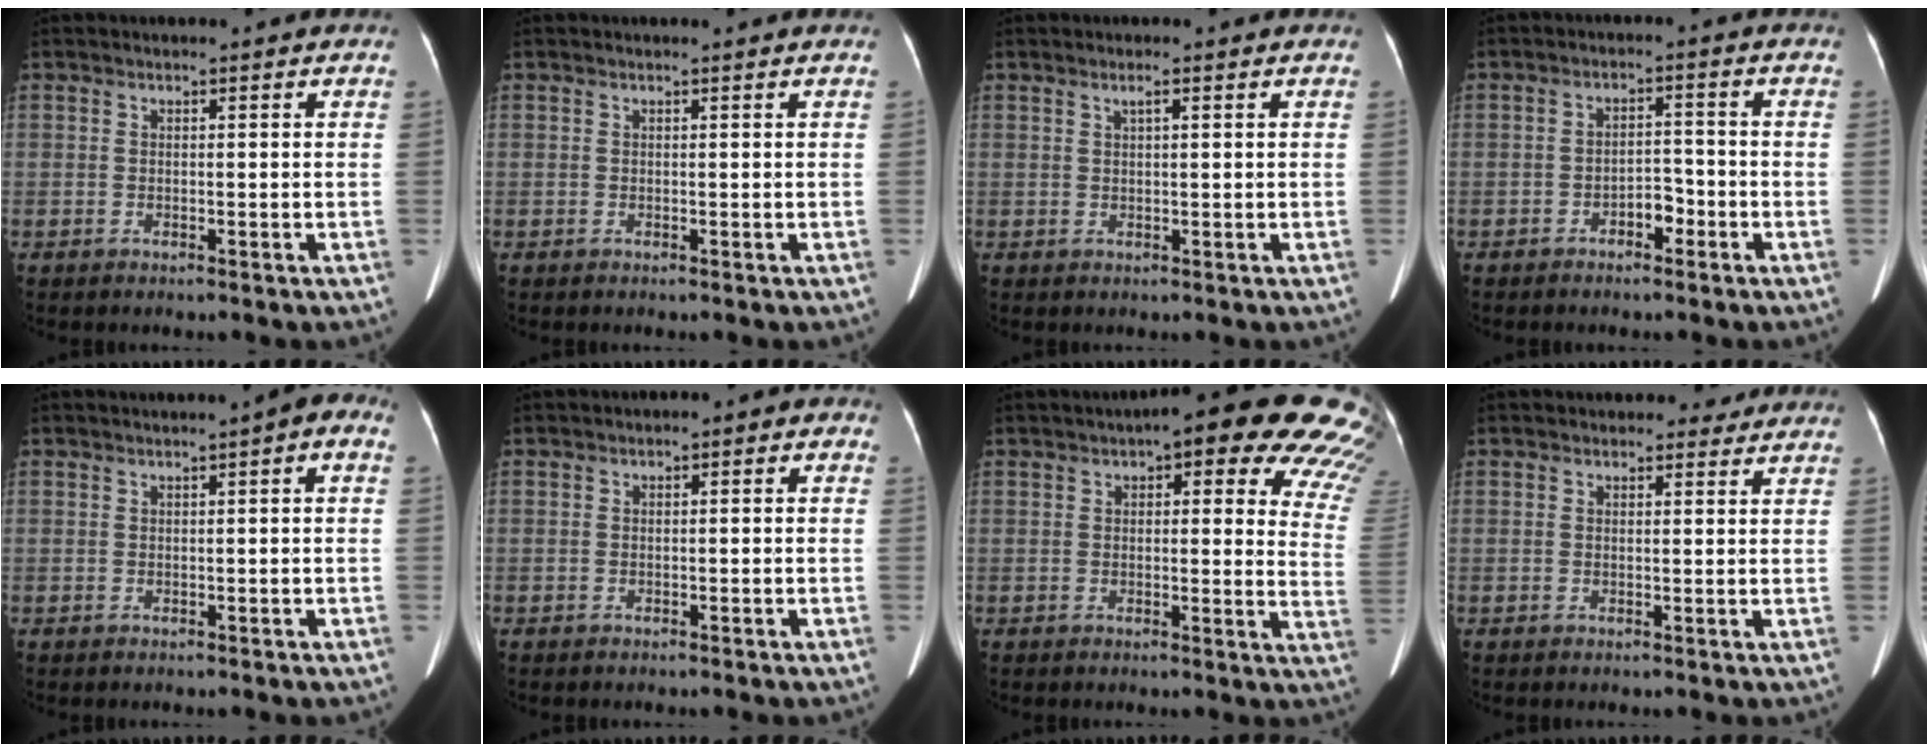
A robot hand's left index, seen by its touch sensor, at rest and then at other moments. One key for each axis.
{"total": 0.0}
{"total": 1.3, "fx": 0.7, "fy": 0.0, "fz": 1.0, "tx": -0.021, "ty": 0.004, "tz": 0.015}
{"total": 3.2, "fx": -2.0, "fy": 1.6, "fz": 2.0, "tx": -0.029, "ty": 0.011, "tz": -0.034}
{"total": 2.7, "fx": 0.4, "fy": 0.7, "fz": 2.6, "tx": -0.025, "ty": 0.016, "tz": 0.000}
{"total": 2.7, "fx": -0.8, "fy": 1.8, "fz": 1.8, "tx": -0.012, "ty": 0.027, "tz": -0.017}
{"total": 19.0, "fx": 12.2, "fy": 5.4, "fz": 13.5, "tx": -0.146, "ty": 0.010, "tz": 0.112}
{"total": 1.8, "fx": 1.5, "fy": 1.0, "fz": 0.3, "tx": -0.003, "ty": 0.002, "tz": 0.015}